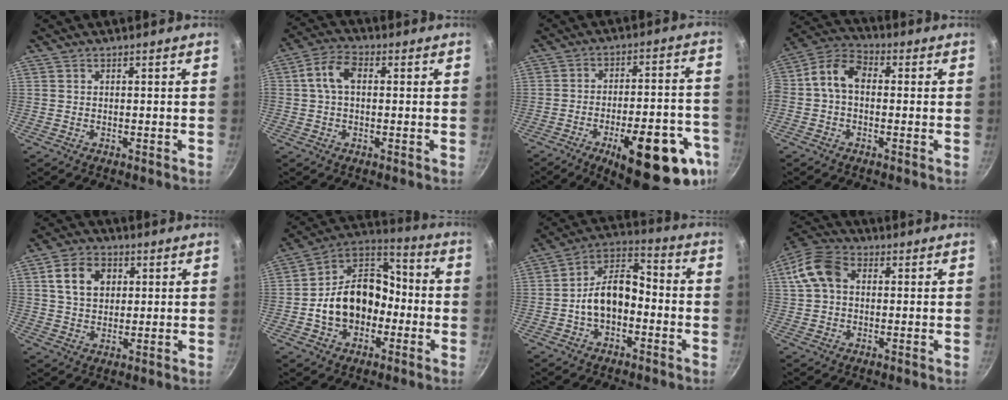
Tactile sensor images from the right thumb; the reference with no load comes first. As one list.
[{"total": 6.6, "force": [0.9, 4.1, 5.1], "torque": [-0.099, 0.022, 0.008]}, {"total": 23.6, "force": [-11.2, 8.6, 18.9], "torque": [-0.202, 0.040, -0.147]}, {"total": 8.8, "force": [0.1, 6.2, 6.3], "torque": [-0.116, 0.032, -0.019]}, {"total": 9.0, "force": [2.6, 6.7, 5.4], "torque": [-0.078, 0.005, 0.041]}, {"total": 17.4, "force": [-3.5, 13.2, 10.8], "torque": [-0.148, 0.062, -0.069]}, {"total": 11.6, "force": [-2.4, 7.4, 8.6], "torque": [-0.120, 0.054, -0.053]}, {"total": 10.1, "force": [1.9, 7.2, 6.8], "torque": [-0.121, 0.022, 0.021]}]